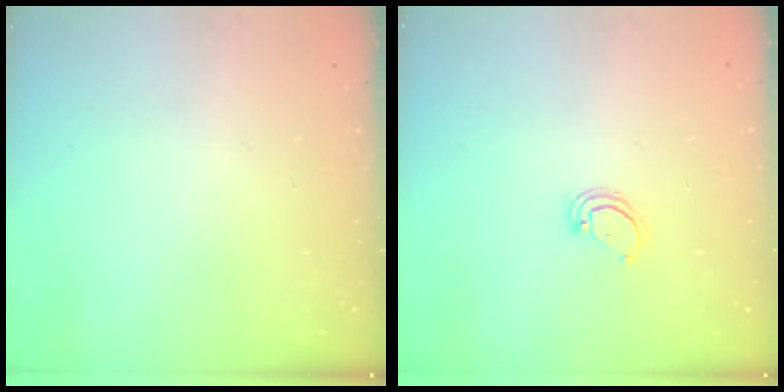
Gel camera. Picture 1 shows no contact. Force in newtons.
{"total": 2.9, "press": 2.8, "slide": 0.2}